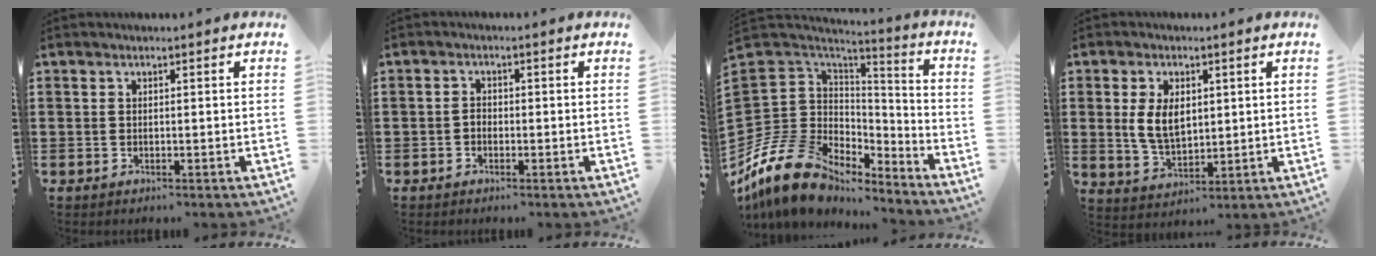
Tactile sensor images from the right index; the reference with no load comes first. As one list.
[{"total": 1.2, "force": [-0.6, 0.9, 0.7], "torque": [-0.016, 0.001, -0.012]}, {"total": 13.7, "force": [-8.5, 9.1, 5.6], "torque": [-0.159, 0.015, -0.158]}, {"total": 6.3, "force": [1.0, 3.8, 4.9], "torque": [-0.109, 0.003, 0.012]}]